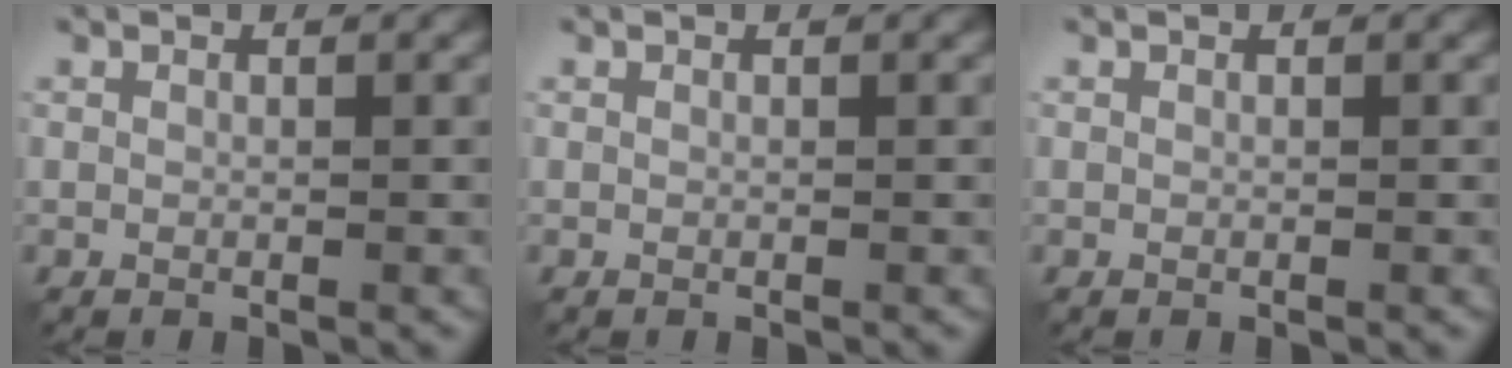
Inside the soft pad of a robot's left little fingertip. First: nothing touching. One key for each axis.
{"total": 0.0}
{"total": 0.0}